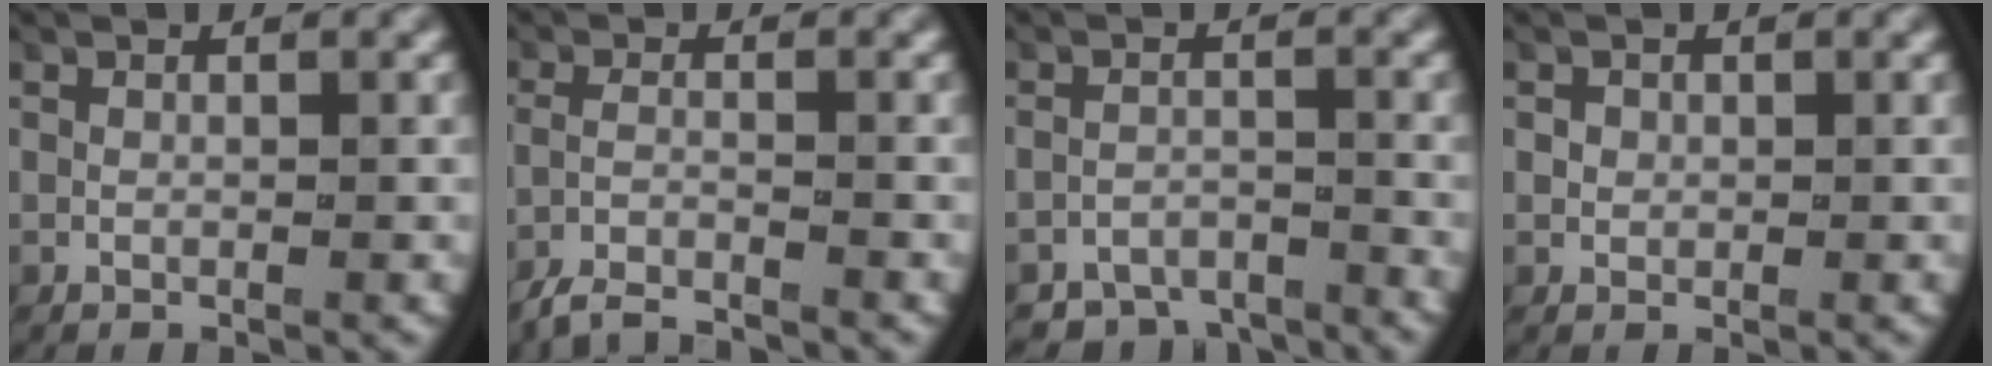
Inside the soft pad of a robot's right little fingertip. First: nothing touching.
{"total": 4.8, "force": [-4.4, 1.3, 1.6], "torque": [-0.046, -0.020, -0.065]}
{"total": 6.3, "force": [-5.8, 2.3, 0.6], "torque": [0.018, -0.013, -0.099]}
{"total": 0.6, "force": [0.1, 0.6, 0.3], "torque": [-0.010, -0.001, 0.005]}